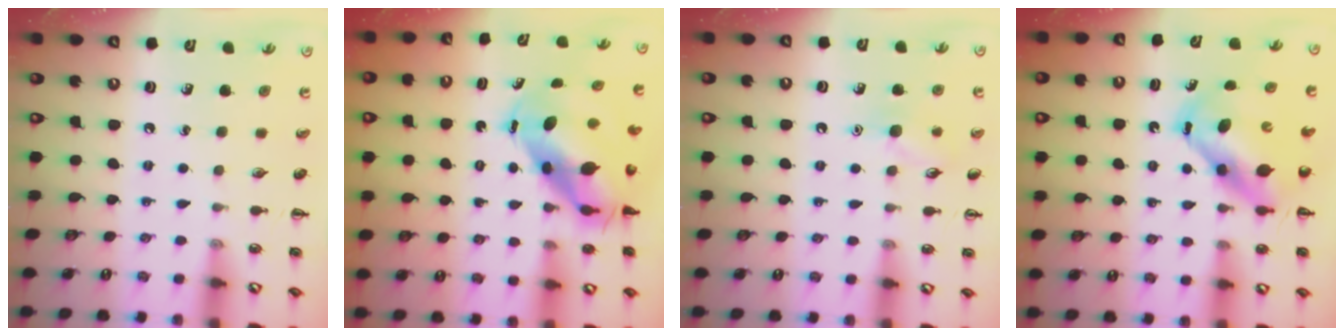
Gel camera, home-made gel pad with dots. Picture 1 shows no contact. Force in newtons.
{"total": 8.7, "press": 8.4, "slide": 2.2}
{"total": 7.6, "press": 7.5, "slide": 1.5}
{"total": 6.9, "press": 6.8, "slide": 1.6}